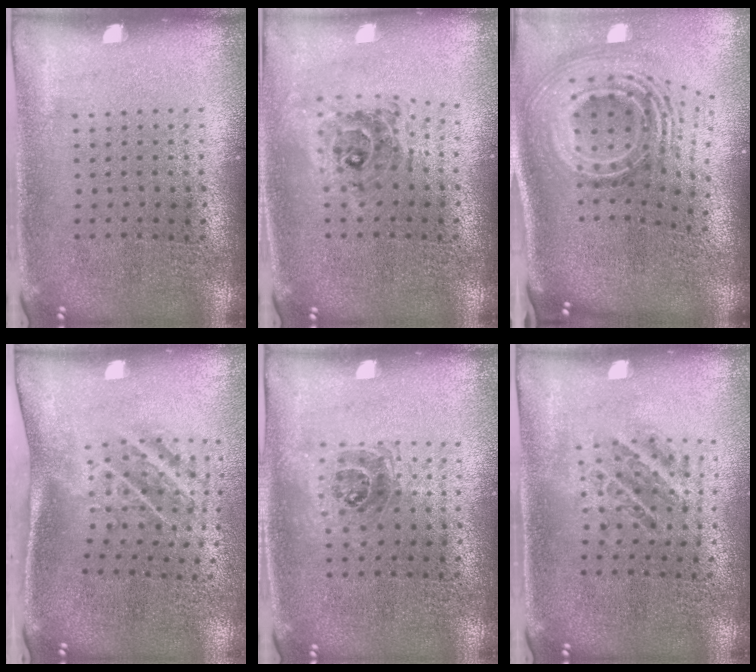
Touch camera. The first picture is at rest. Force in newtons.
{"total": 0.7, "press": 0.6, "slide": 0.1}
{"total": 2.9, "press": 1.8, "slide": 2.3}
{"total": 2.0, "press": 1.2, "slide": 1.6}
{"total": 1.0, "press": 0.9, "slide": 0.5}
{"total": 1.0, "press": 1.0, "slide": 0.2}